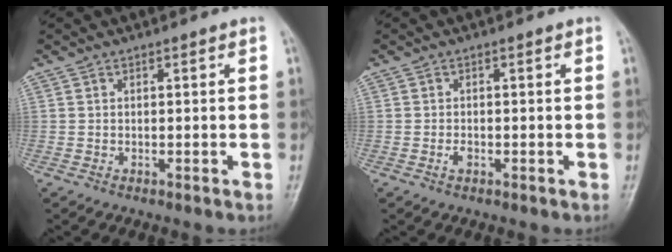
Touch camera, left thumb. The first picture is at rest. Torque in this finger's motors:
{"motor_torque": [-0.03, 0.04, 0.23, 0.11, 0.00]}